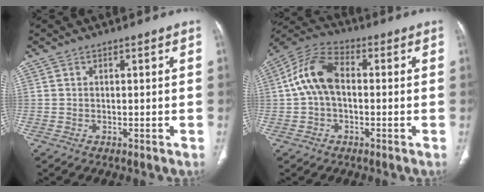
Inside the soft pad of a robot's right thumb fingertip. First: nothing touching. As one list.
[{"total": 10.5, "force": [0.3, 6.5, 8.2], "torque": [-0.162, 0.031, -0.003]}]